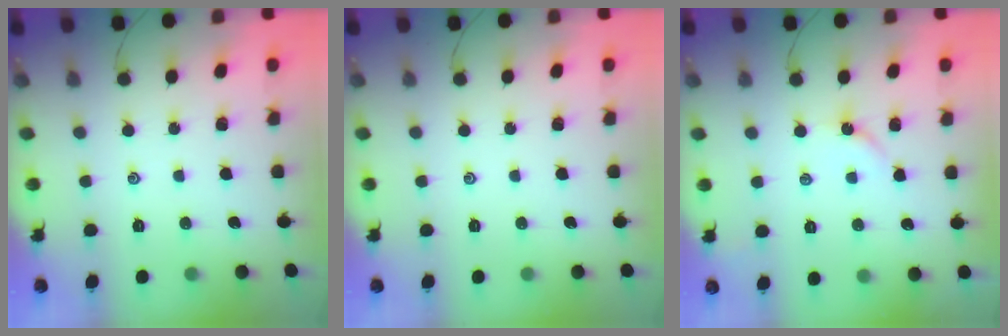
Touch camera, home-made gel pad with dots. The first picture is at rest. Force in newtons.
{"total": 0.0}
{"total": 3.6, "press": 3.5, "slide": 0.7}